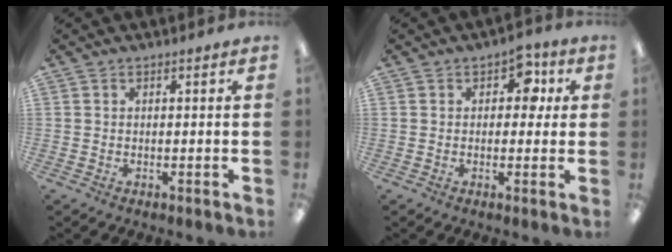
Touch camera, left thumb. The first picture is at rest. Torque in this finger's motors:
{"motor_torque": [-0.11, 0.02, -0.15, 0.08, 0.01]}